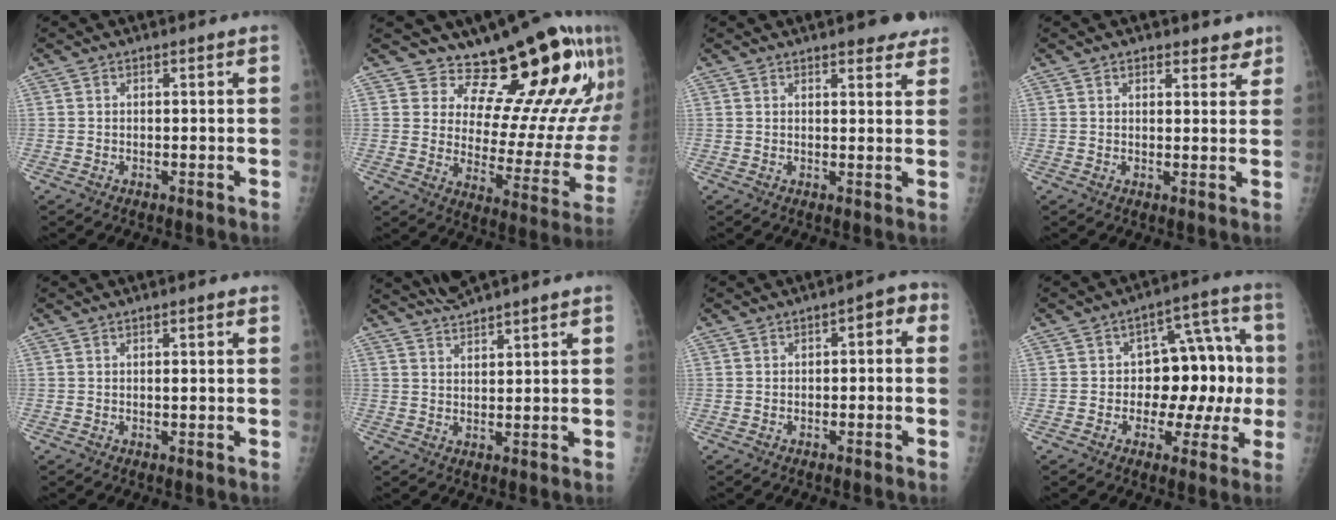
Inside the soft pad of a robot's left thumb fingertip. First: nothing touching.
{"total": 19.5, "force": [14.7, 7.0, 10.6], "torque": [-0.082, -0.119, 0.199]}
{"total": 5.4, "force": [4.1, 1.8, 3.1], "torque": [-0.014, -0.013, 0.046]}
{"total": 3.7, "force": [2.8, 2.1, 1.2], "torque": [0.022, -0.013, 0.035]}
{"total": 1.3, "force": [0.4, 0.4, 1.1], "torque": [-0.017, 0.001, 0.003]}
{"total": 4.7, "force": [4.4, -0.2, 1.7], "torque": [-0.035, 0.001, 0.086]}
{"total": 3.8, "force": [-0.2, 2.3, 3.0], "torque": [-0.018, 0.026, -0.012]}
{"total": 14.2, "force": [-0.7, 8.5, 11.3], "torque": [-0.098, 0.048, -0.009]}